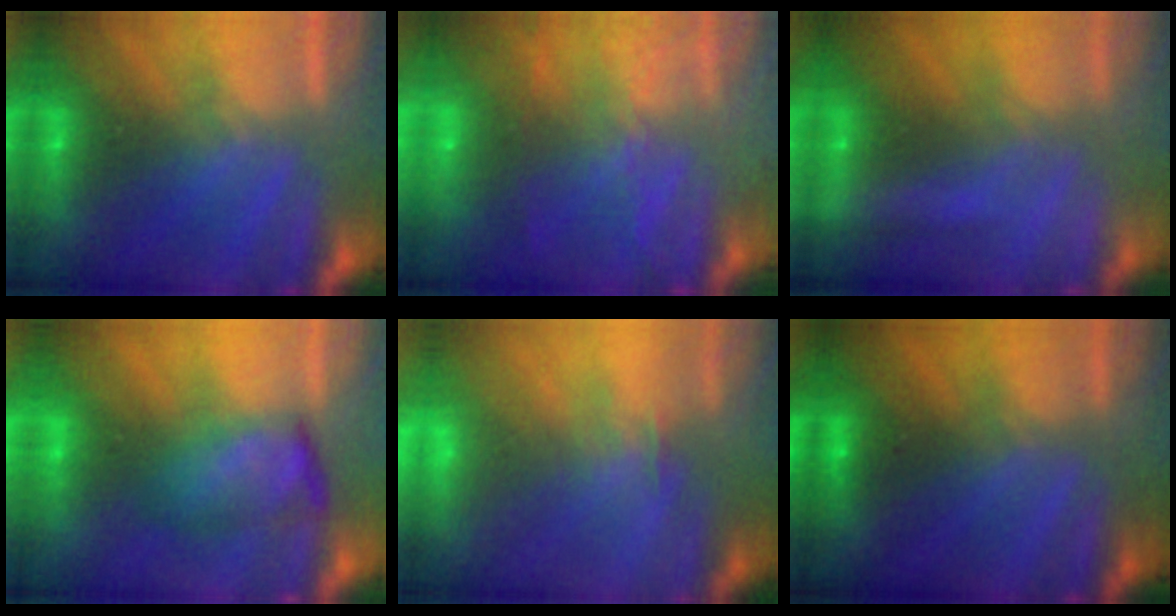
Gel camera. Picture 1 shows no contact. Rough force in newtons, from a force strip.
{"total": 9.3}
{"total": 2.1}
{"total": 4.5}
{"total": 7.6}
{"total": 1.8}